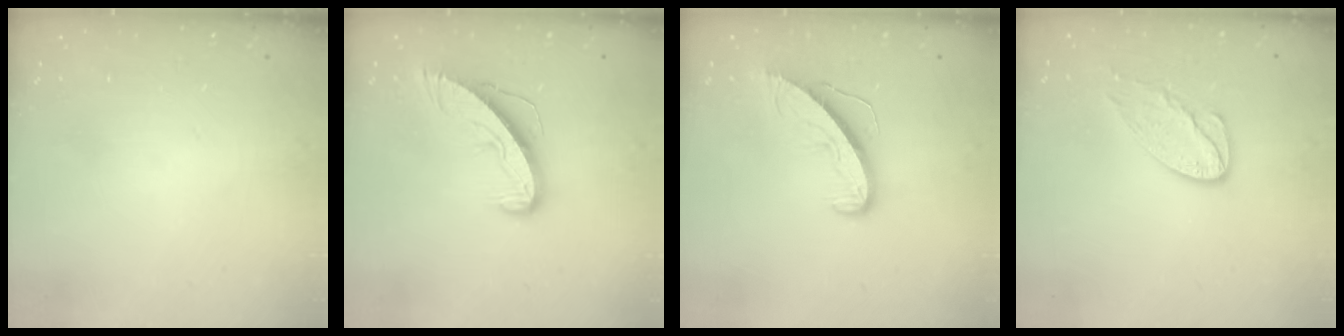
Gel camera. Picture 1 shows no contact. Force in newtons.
{"total": 9.3, "press": 9.2, "slide": 0.6}
{"total": 8.6, "press": 8.5, "slide": 0.8}
{"total": 9.5, "press": 9.5, "slide": 0.4}